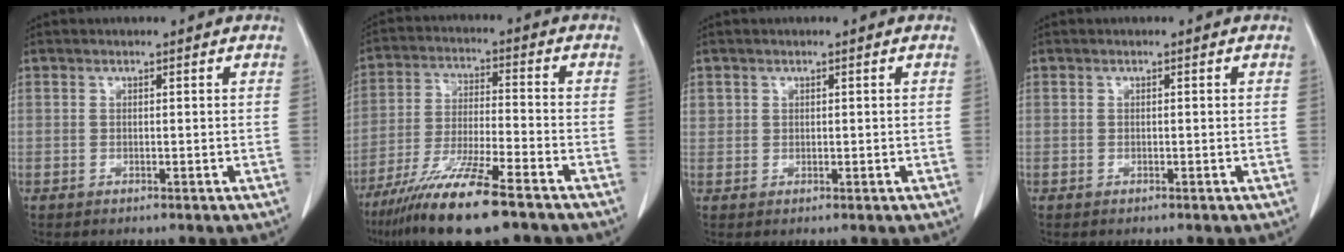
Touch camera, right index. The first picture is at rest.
{"total": 14.0, "force": [-9.8, 1.0, 9.9], "torque": [-0.195, -0.041, -0.176]}
{"total": 1.3, "force": [0.6, 1.2, 0.1], "torque": [0.010, 0.006, 0.010]}
{"total": 0.0}